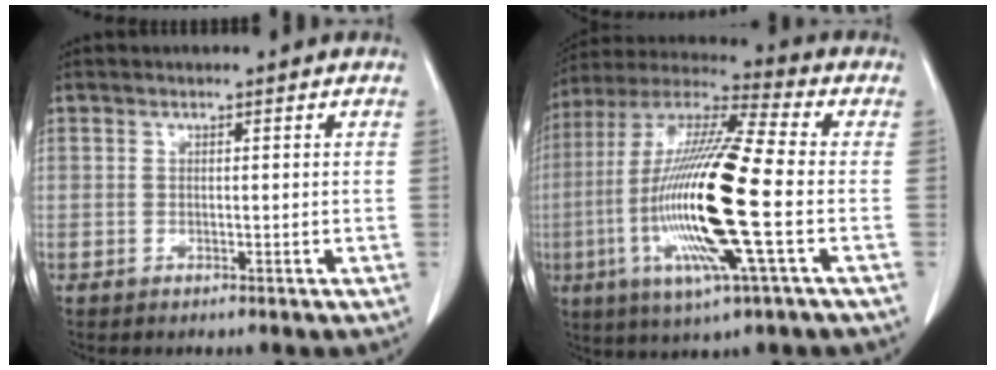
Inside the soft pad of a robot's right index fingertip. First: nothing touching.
{"total": 20.0, "force": [-3.9, 1.1, 19.6], "torque": [-0.411, -0.014, -0.078]}